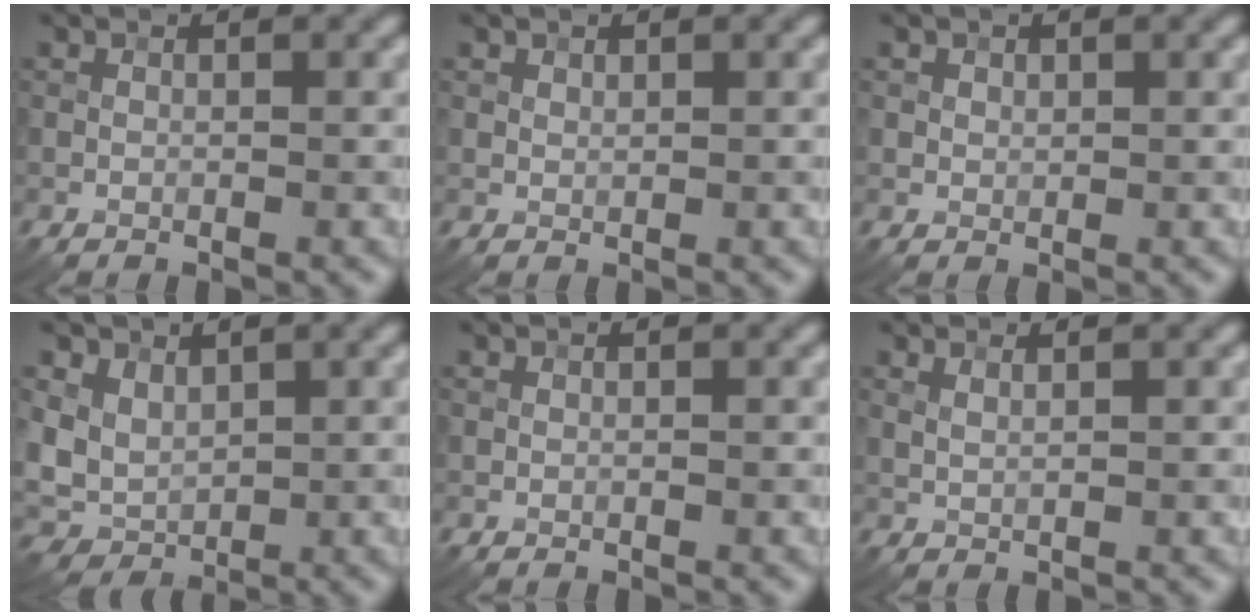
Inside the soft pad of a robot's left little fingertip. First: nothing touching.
{"total": 0.6, "force": [0.5, 0.4, 0.1], "torque": [-0.001, 0.000, 0.010]}
{"total": 0.9, "force": [0.4, 0.7, 0.2], "torque": [0.001, -0.003, 0.009]}
{"total": 4.6, "force": [1.5, 3.6, 2.3], "torque": [-0.056, -0.002, 0.034]}
{"total": 0.0}
{"total": 1.3, "force": [0.9, 0.4, 0.8], "torque": [-0.011, -0.002, 0.009]}